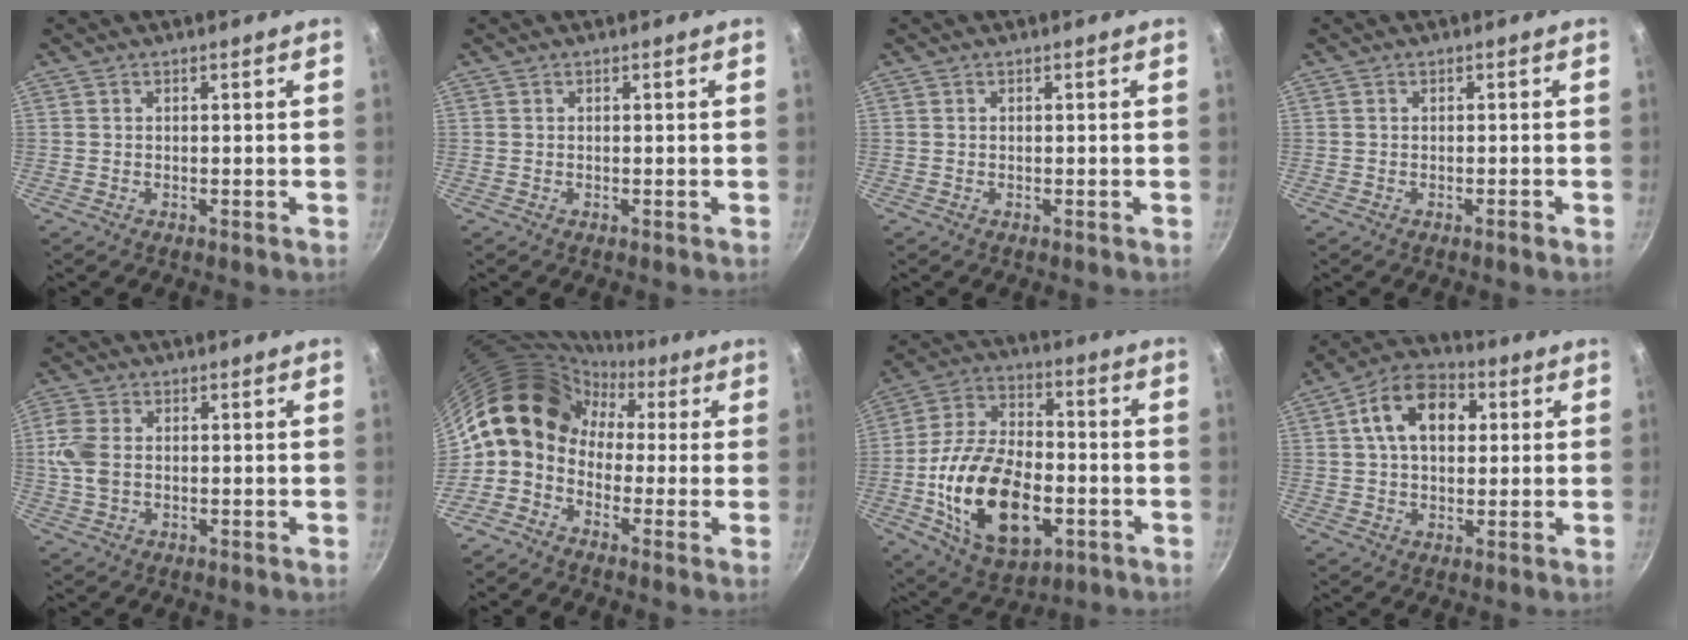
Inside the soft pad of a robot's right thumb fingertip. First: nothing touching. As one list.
[{"total": 0.0}, {"total": 0.0}, {"total": 0.8, "force": [-0.5, 0.1, 0.5], "torque": [-0.014, 0.007, -0.010]}, {"total": 6.1, "force": [0.3, 4.1, 4.4], "torque": [-0.099, 0.005, 0.003]}, {"total": 13.2, "force": [0.3, 10.7, 7.8], "torque": [-0.108, 0.047, -0.021]}, {"total": 22.6, "force": [-5.4, 13.2, 17.6], "torque": [-0.305, 0.027, -0.087]}, {"total": 12.7, "force": [3.0, 8.5, 9.0], "torque": [-0.120, 0.018, 0.035]}]